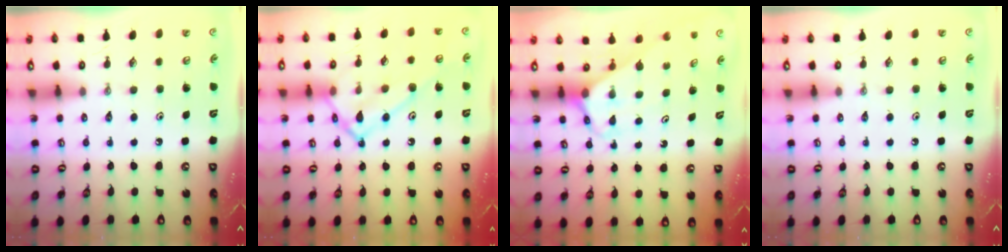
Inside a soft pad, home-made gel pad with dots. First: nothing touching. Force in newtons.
{"total": 15.2, "press": 15.2, "slide": 1.2}
{"total": 2.9, "press": 2.9, "slide": 0.2}
{"total": 0.0}